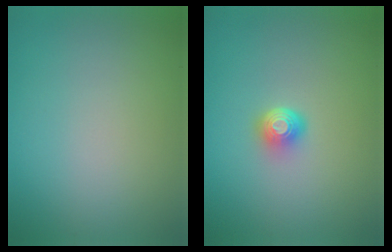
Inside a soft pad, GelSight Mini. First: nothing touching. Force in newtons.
{"total": 2.0, "press": 1.4, "slide": 1.4}